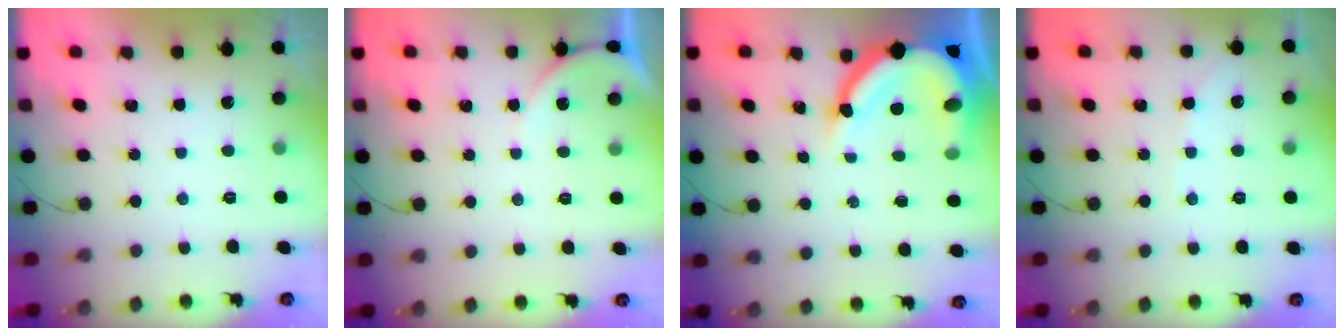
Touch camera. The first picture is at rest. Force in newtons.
{"total": 3.0, "press": 3.0, "slide": 0.3}
{"total": 14.5, "press": 14.4, "slide": 1.3}
{"total": 2.5, "press": 2.4, "slide": 0.5}